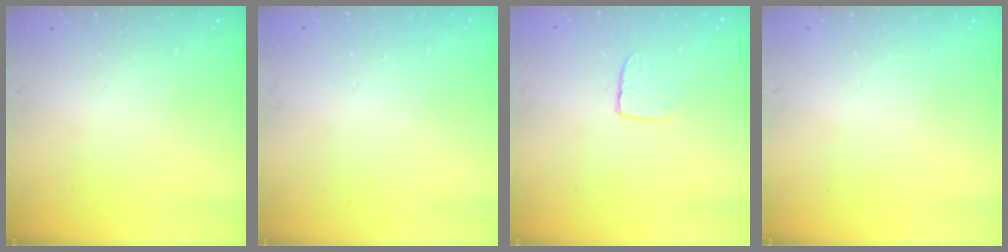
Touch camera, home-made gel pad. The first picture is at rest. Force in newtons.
{"total": 0.0}
{"total": 5.4, "press": 5.4, "slide": 0.4}
{"total": 0.0}